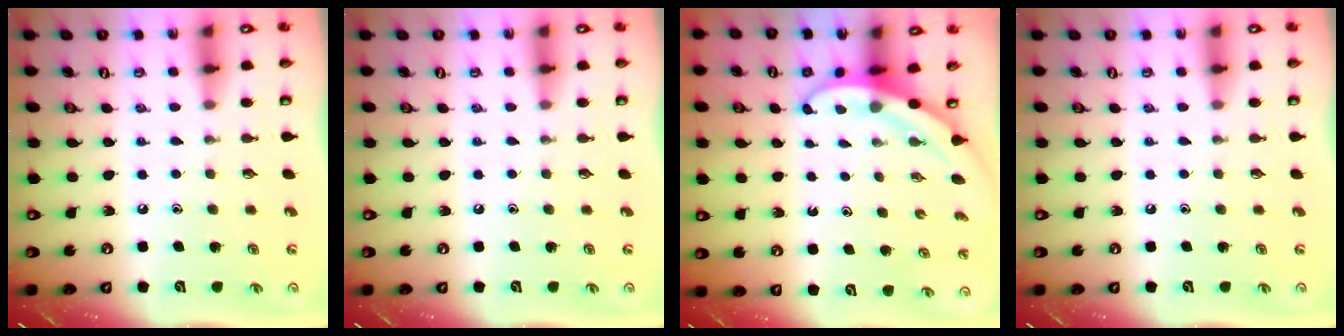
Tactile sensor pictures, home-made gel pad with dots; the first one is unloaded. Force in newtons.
{"total": 0.0}
{"total": 3.5, "press": 3.5, "slide": 0.1}
{"total": 0.0}